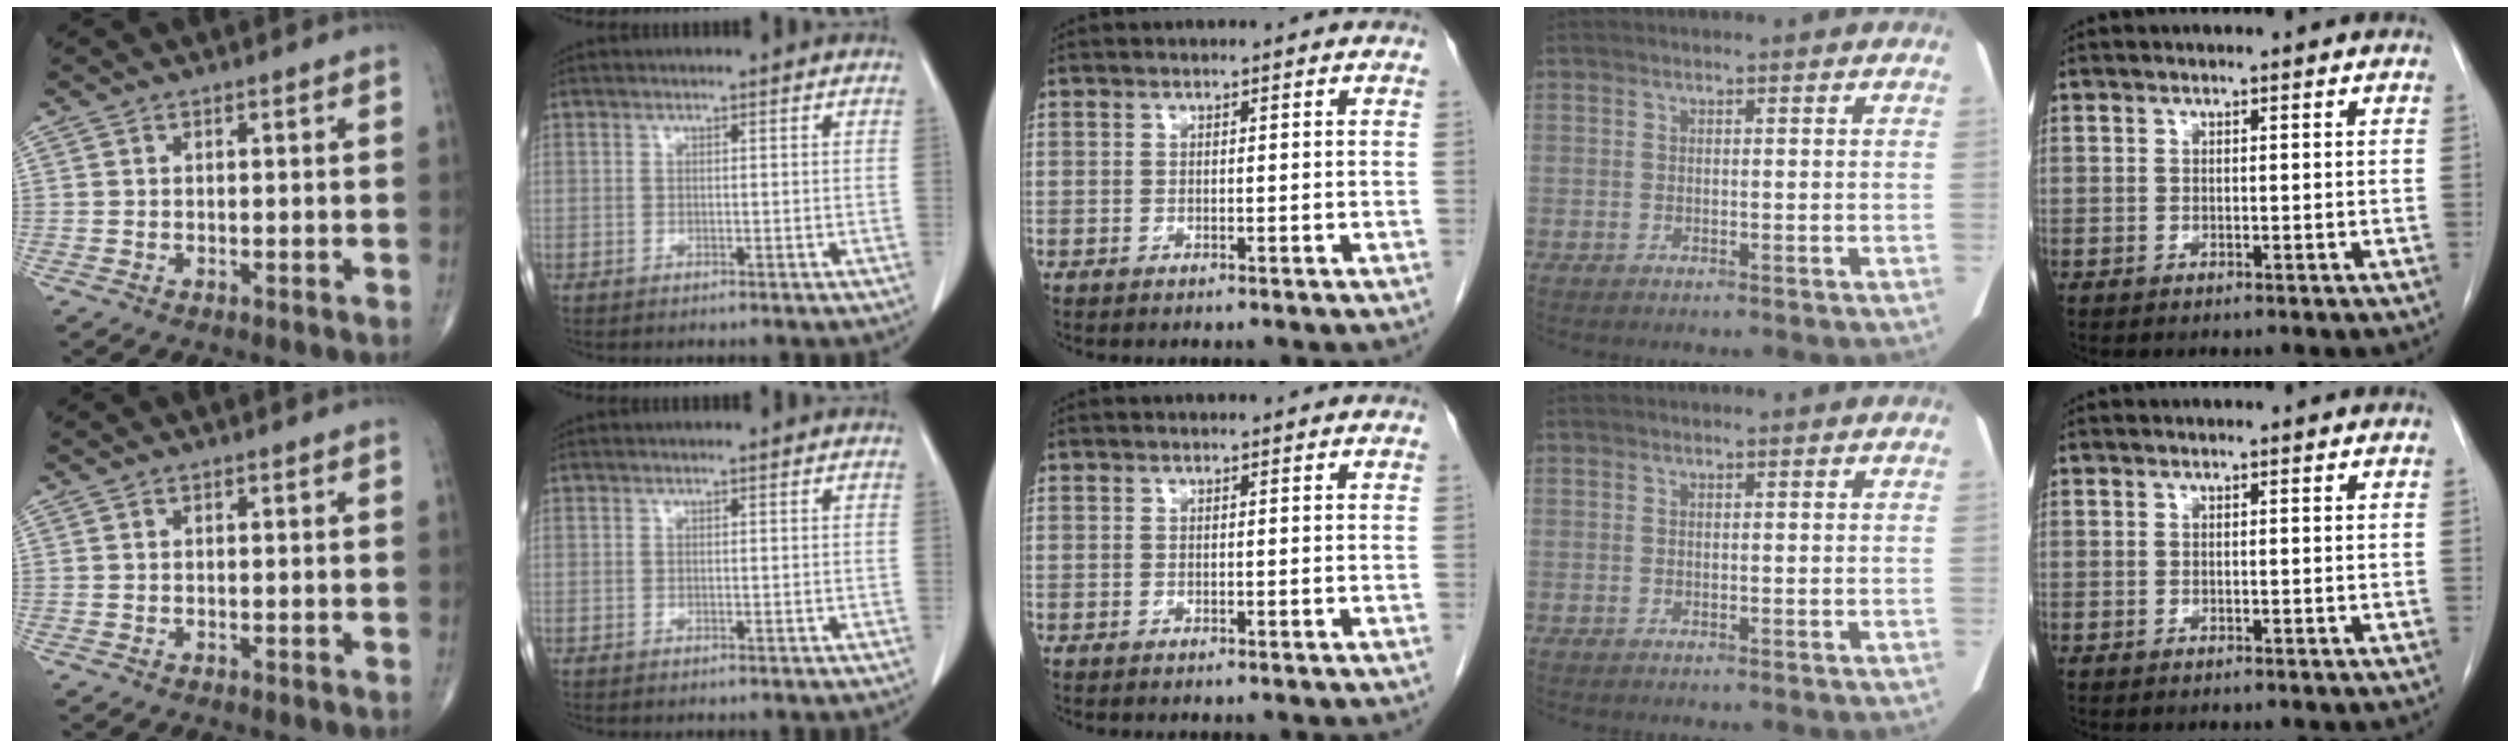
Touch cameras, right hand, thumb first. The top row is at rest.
{}